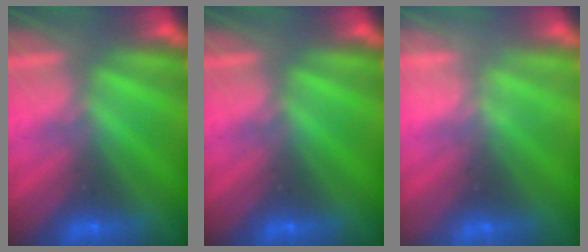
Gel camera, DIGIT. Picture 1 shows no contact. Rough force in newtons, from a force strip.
{"total": 0.0}
{"total": 2.0}